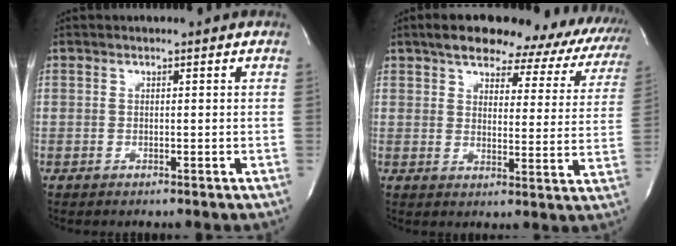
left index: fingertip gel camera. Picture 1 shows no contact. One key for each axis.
{"total": 20.0, "fx": 16.2, "fy": 7.7, "fz": 8.9, "tx": -0.105, "ty": 0.015, "tz": 0.176}